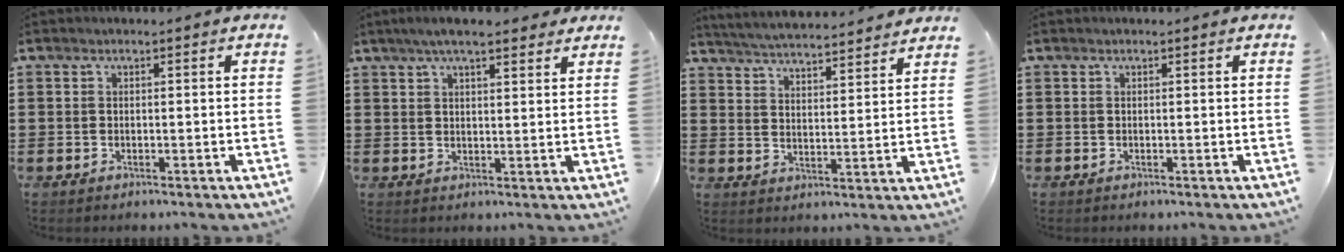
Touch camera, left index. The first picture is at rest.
{"total": 5.5, "force": [4.3, 1.1, 3.2], "torque": [-0.070, 0.002, 0.078]}
{"total": 4.5, "force": [4.4, -0.5, 0.5], "torque": [-0.031, -0.035, 0.074]}
{"total": 0.0}